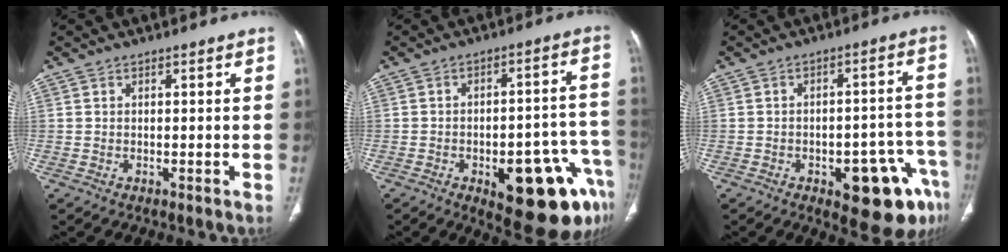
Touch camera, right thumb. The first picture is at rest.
{"total": 18.5, "force": [-8.3, 7.2, 14.9], "torque": [-0.124, 0.049, -0.092]}
{"total": 13.8, "force": [-6.8, 5.5, 10.7], "torque": [-0.084, 0.046, -0.076]}